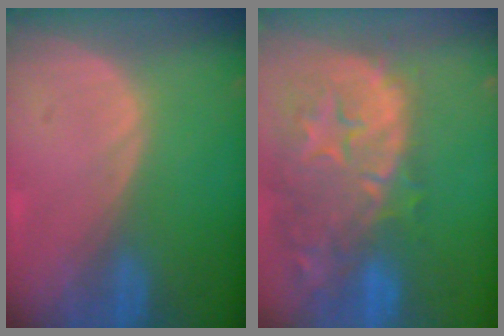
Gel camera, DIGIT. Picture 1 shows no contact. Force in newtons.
{"total": 15.0, "press": 12.0, "slide": 9.1}